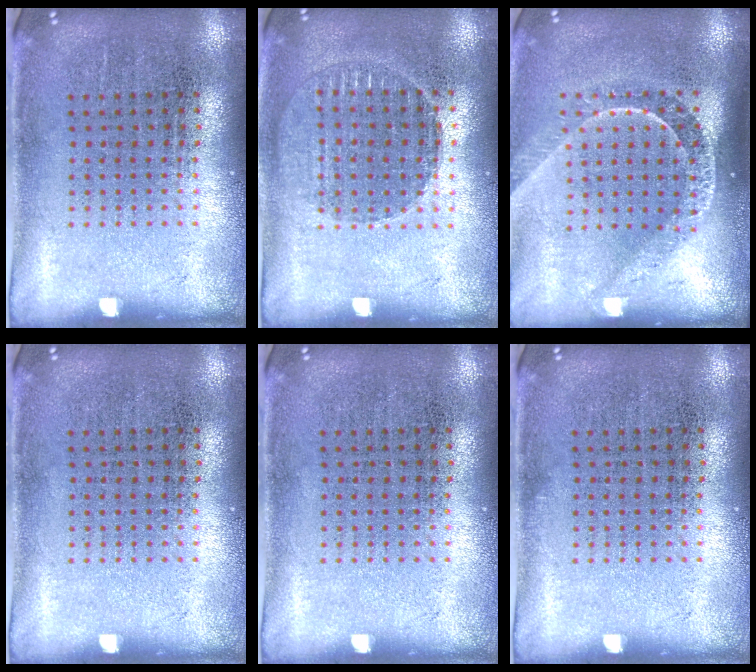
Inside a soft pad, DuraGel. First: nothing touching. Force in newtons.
{"total": 1.2, "press": 1.2, "slide": 0.3}
{"total": 2.1, "press": 1.6, "slide": 1.3}
{"total": 0.0}
{"total": 0.0}
{"total": 0.0}